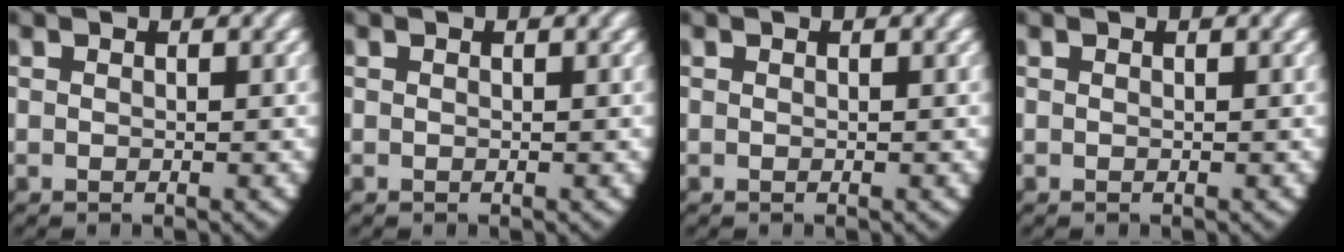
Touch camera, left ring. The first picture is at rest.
{"total": 0.0}
{"total": 0.0}
{"total": 0.0}